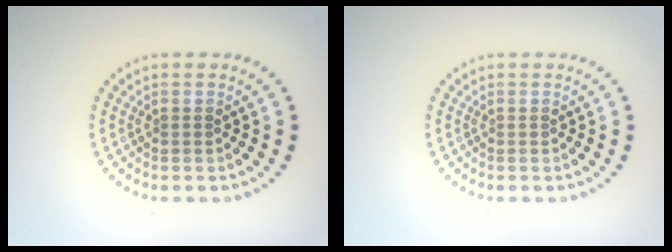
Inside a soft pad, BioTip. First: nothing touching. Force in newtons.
{"total": 0.0}